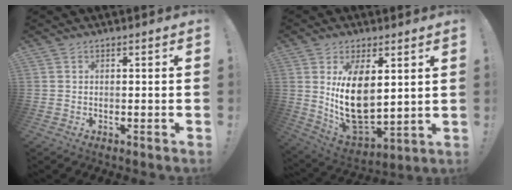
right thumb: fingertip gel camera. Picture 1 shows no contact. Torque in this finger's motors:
{"motor_torque": [2.24, 2.34, 1.06, 0.77, 0.20]}